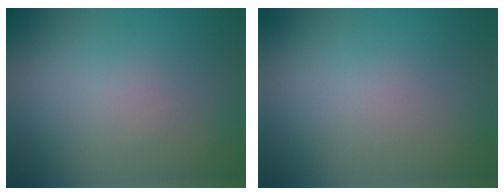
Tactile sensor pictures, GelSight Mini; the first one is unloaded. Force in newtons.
{"total": 0.0}